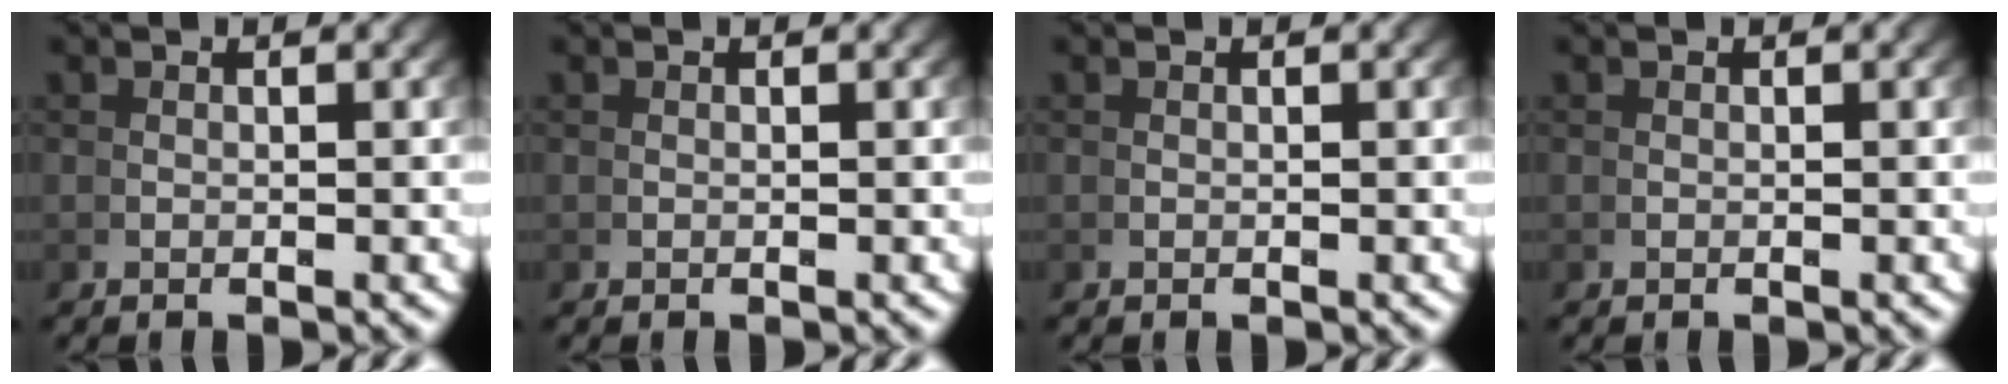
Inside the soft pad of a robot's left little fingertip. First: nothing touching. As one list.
[{"total": 0.0}, {"total": 0.0}, {"total": 0.0}]